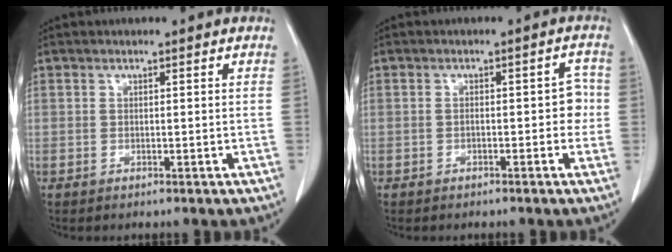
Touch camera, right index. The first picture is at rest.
{"total": 3.3, "force": [-0.6, 1.5, 2.8], "torque": [-0.025, 0.014, -0.011]}